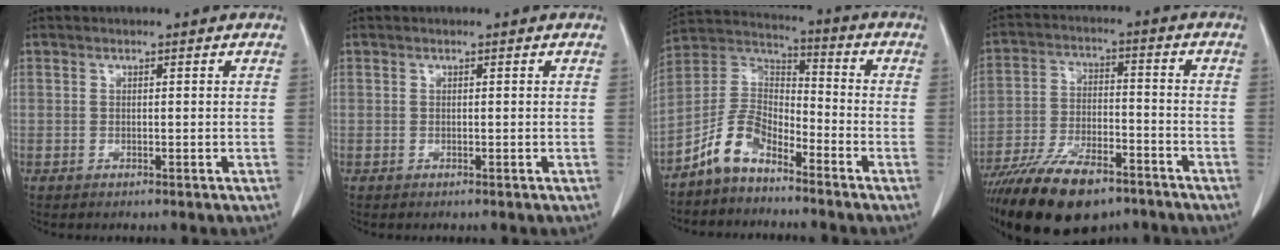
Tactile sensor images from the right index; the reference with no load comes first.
{"total": 0.0}
{"total": 8.6, "force": [-6.3, 3.8, 4.4], "torque": [-0.098, 0.024, -0.129]}
{"total": 16.7, "force": [-12.2, 5.8, 9.9], "torque": [-0.197, -0.021, -0.210]}